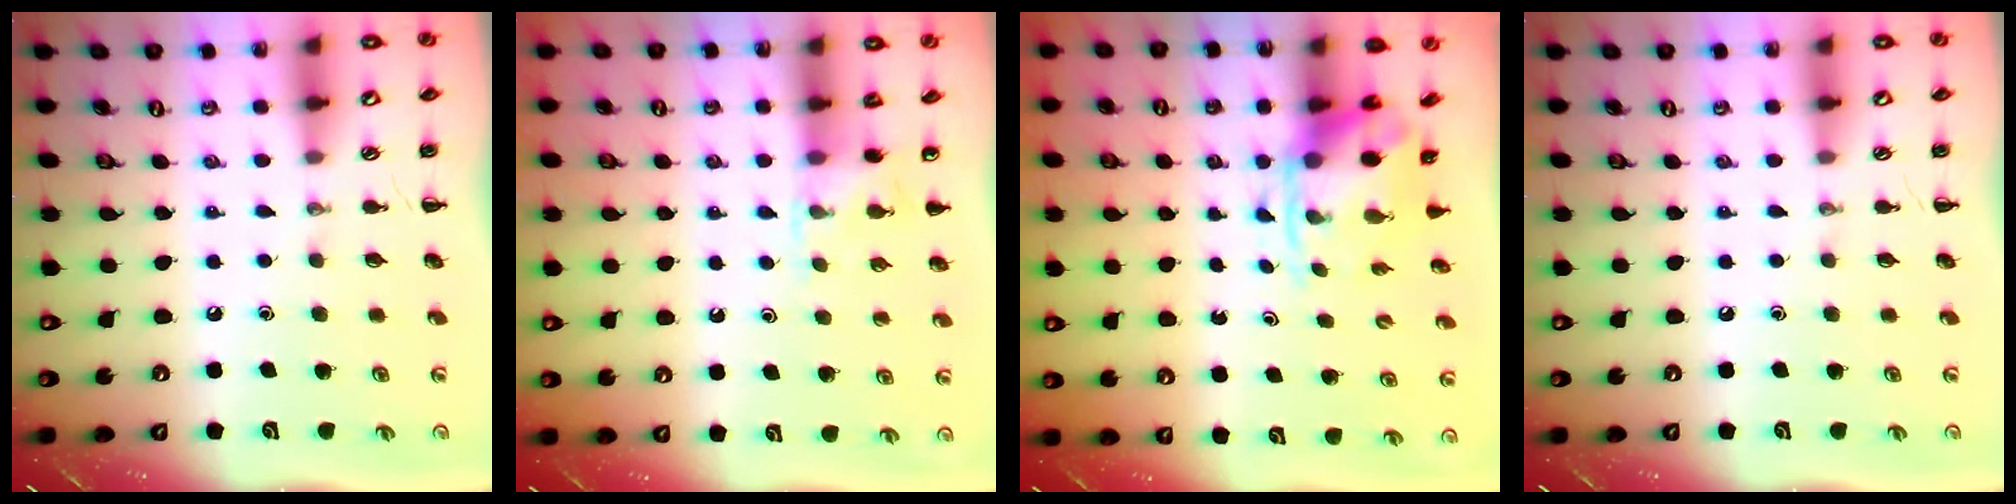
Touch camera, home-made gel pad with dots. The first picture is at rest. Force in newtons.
{"total": 6.0, "press": 5.8, "slide": 1.5}
{"total": 3.6, "press": 3.5, "slide": 0.8}
{"total": 0.0}